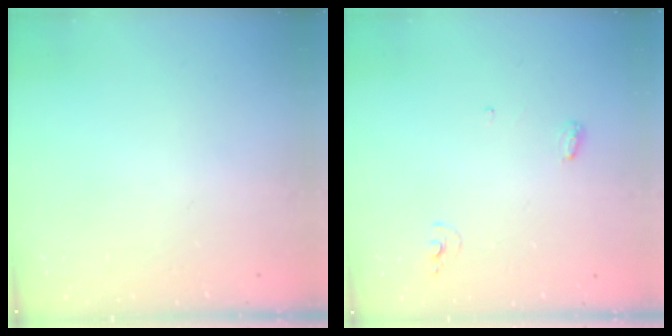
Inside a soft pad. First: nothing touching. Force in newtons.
{"total": 5.4, "press": 5.2, "slide": 1.4}